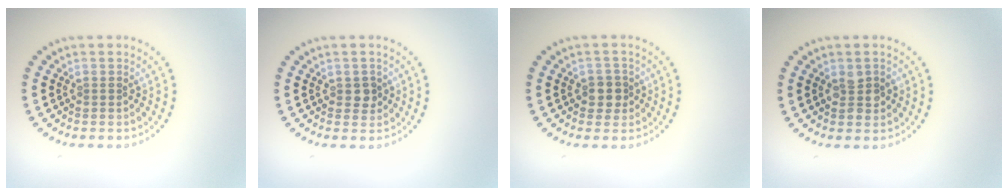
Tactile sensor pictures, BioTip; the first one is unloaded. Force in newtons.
{"total": 1.2, "press": 1.2, "slide": 0.3}
{"total": 1.9, "press": 1.8, "slide": 0.7}
{"total": 2.0, "press": 2.0, "slide": 0.2}